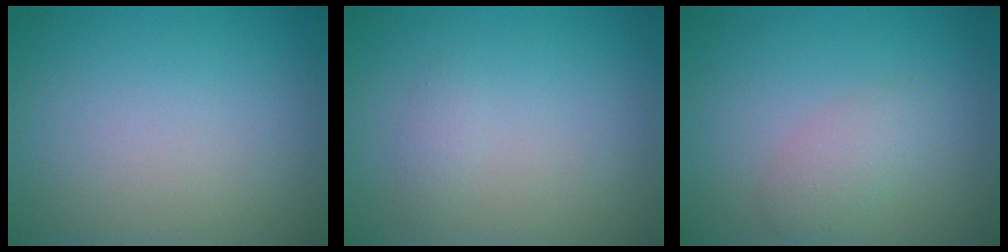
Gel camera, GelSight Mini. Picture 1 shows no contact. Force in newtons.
{"total": 0.8, "press": 0.8, "slide": 0.1}
{"total": 2.1, "press": 2.1, "slide": 0.1}